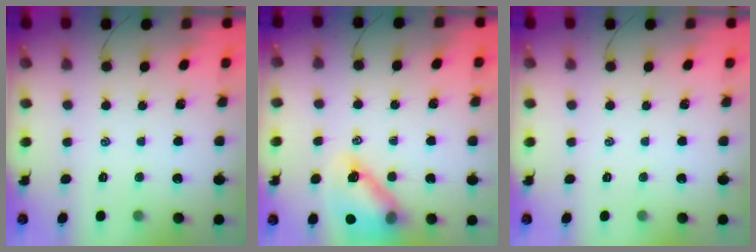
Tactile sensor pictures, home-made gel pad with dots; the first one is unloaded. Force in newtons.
{"total": 15.1, "press": 14.6, "slide": 3.8}
{"total": 0.0}